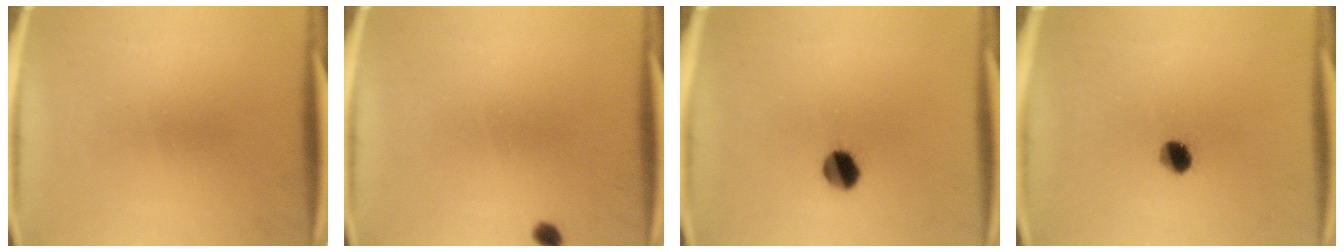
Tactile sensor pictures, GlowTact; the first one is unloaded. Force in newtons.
{"total": 1.3}
{"total": 5.5}
{"total": 4.0}